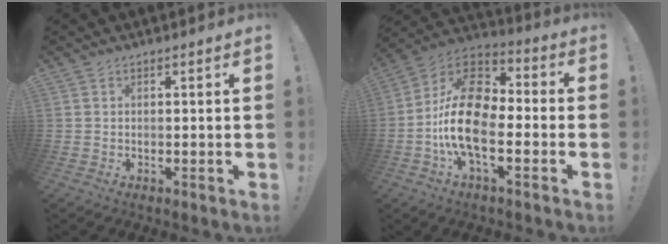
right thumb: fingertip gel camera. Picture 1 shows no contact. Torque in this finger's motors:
{"motor_torque": [1.74, 2.19, 1.74, -0.83, 0.45]}